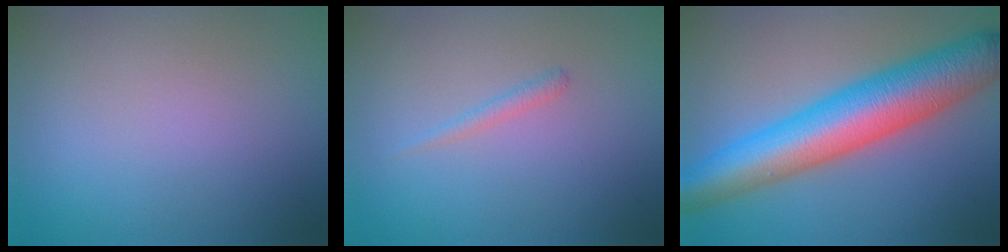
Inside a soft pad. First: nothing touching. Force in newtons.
{"total": 0.8, "press": 0.8, "slide": 0.1}
{"total": 10.4, "press": 10.4, "slide": 0.2}